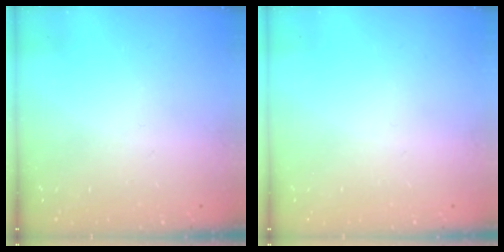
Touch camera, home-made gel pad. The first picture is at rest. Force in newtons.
{"total": 0.0}